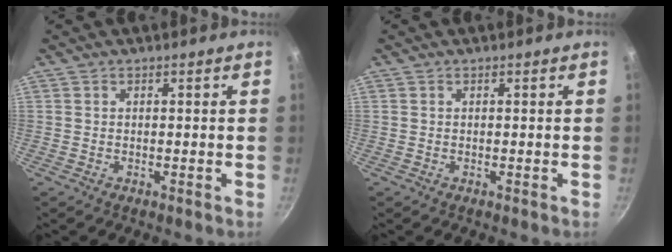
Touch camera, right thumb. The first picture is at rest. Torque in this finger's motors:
{"motor_torque": [0.00, 0.00, 0.19, -0.19, 0.00]}